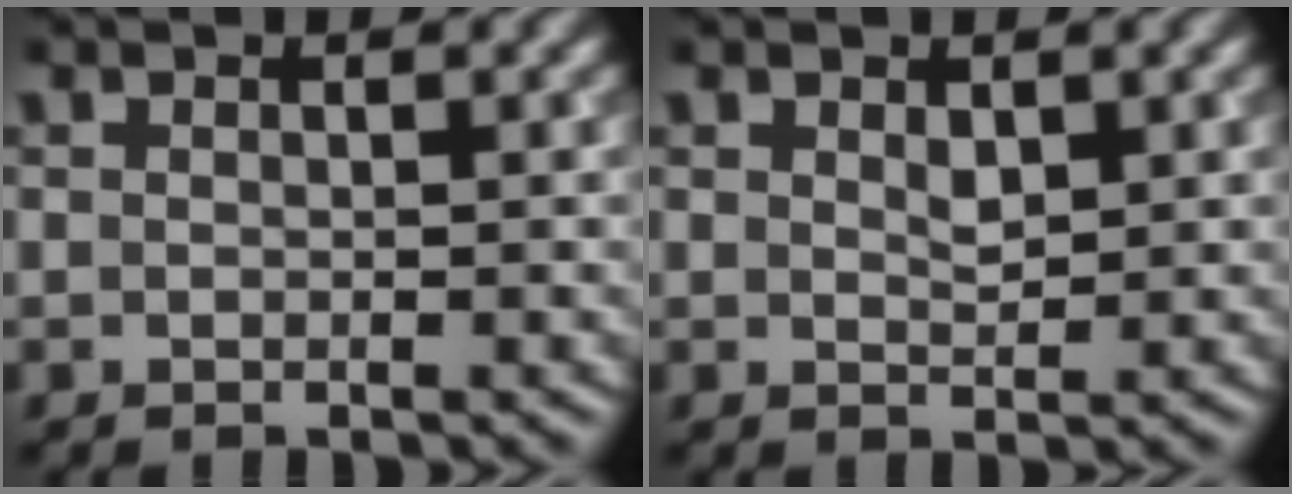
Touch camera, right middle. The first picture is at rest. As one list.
[{"total": 1.1, "force": [0.6, 0.5, 0.7], "torque": [-0.014, -0.002, 0.013]}]